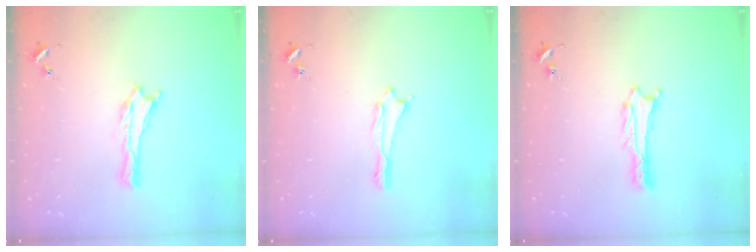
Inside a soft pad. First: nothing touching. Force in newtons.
{"total": 0.6, "press": 0.5, "slide": 0.2}
{"total": 1.0, "press": 1.0, "slide": 0.1}